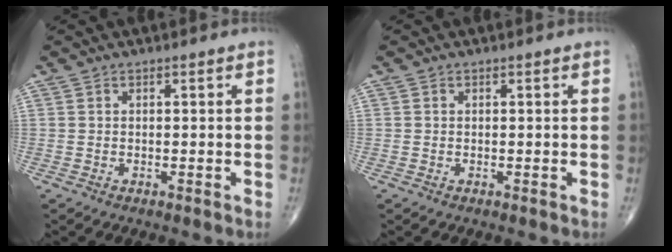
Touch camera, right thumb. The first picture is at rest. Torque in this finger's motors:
{"motor_torque": [-0.25, -0.02, -0.25, -0.17, -0.02]}